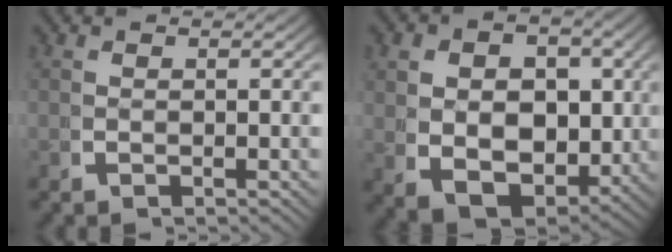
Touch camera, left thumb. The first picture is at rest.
{"total": 10.9, "force": [-0.7, 8.2, 7.1], "torque": [-0.148, -0.053, 0.012]}